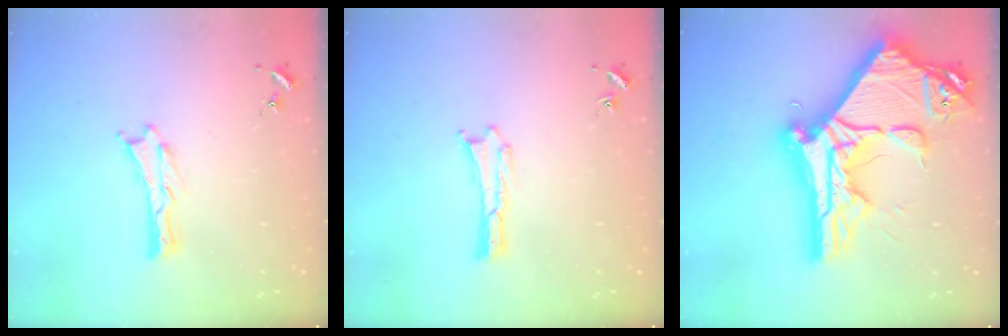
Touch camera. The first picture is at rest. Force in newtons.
{"total": 0.0}
{"total": 21.7, "press": 21.6, "slide": 2.2}